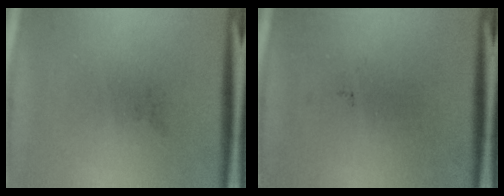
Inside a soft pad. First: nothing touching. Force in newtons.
{"total": 0.0}